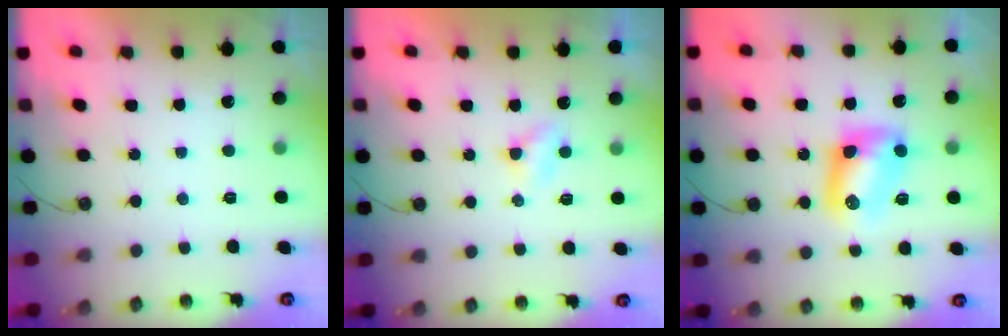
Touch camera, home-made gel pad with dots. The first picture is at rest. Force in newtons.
{"total": 2.8, "press": 2.7, "slide": 0.4}
{"total": 8.7, "press": 8.7, "slide": 0.1}